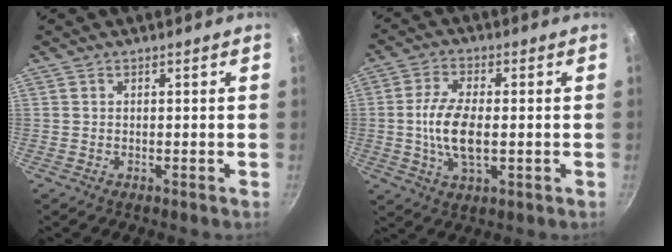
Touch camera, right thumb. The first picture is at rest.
{"total": 9.8, "force": [-0.7, 4.5, 8.7], "torque": [-0.172, 0.004, -0.017]}